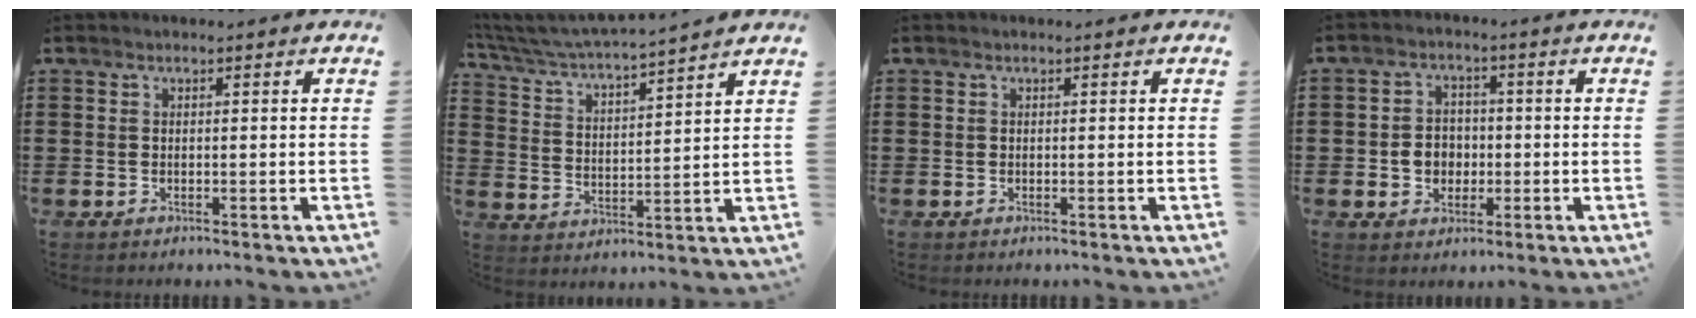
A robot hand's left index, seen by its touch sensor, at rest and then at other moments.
{"total": 4.2, "force": [4.0, -0.3, 1.1], "torque": [-0.044, -0.034, 0.061]}
{"total": 0.0}
{"total": 4.2, "force": [-0.6, 3.7, 1.9], "torque": [-0.038, 0.005, -0.016]}